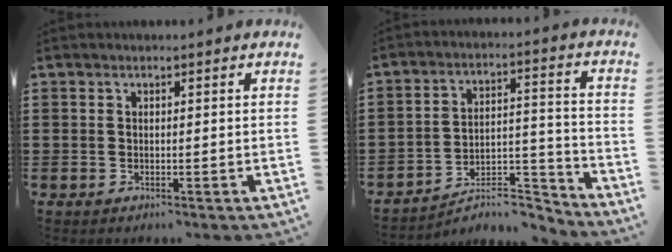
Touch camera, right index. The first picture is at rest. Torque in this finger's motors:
{"motor_torque": [-0.05, 0.11, 0.01, 0.00]}